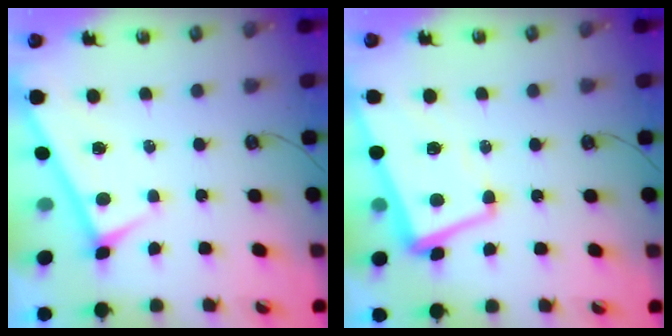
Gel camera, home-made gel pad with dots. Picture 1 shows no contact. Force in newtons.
{"total": 2.8, "press": 2.3, "slide": 1.6}